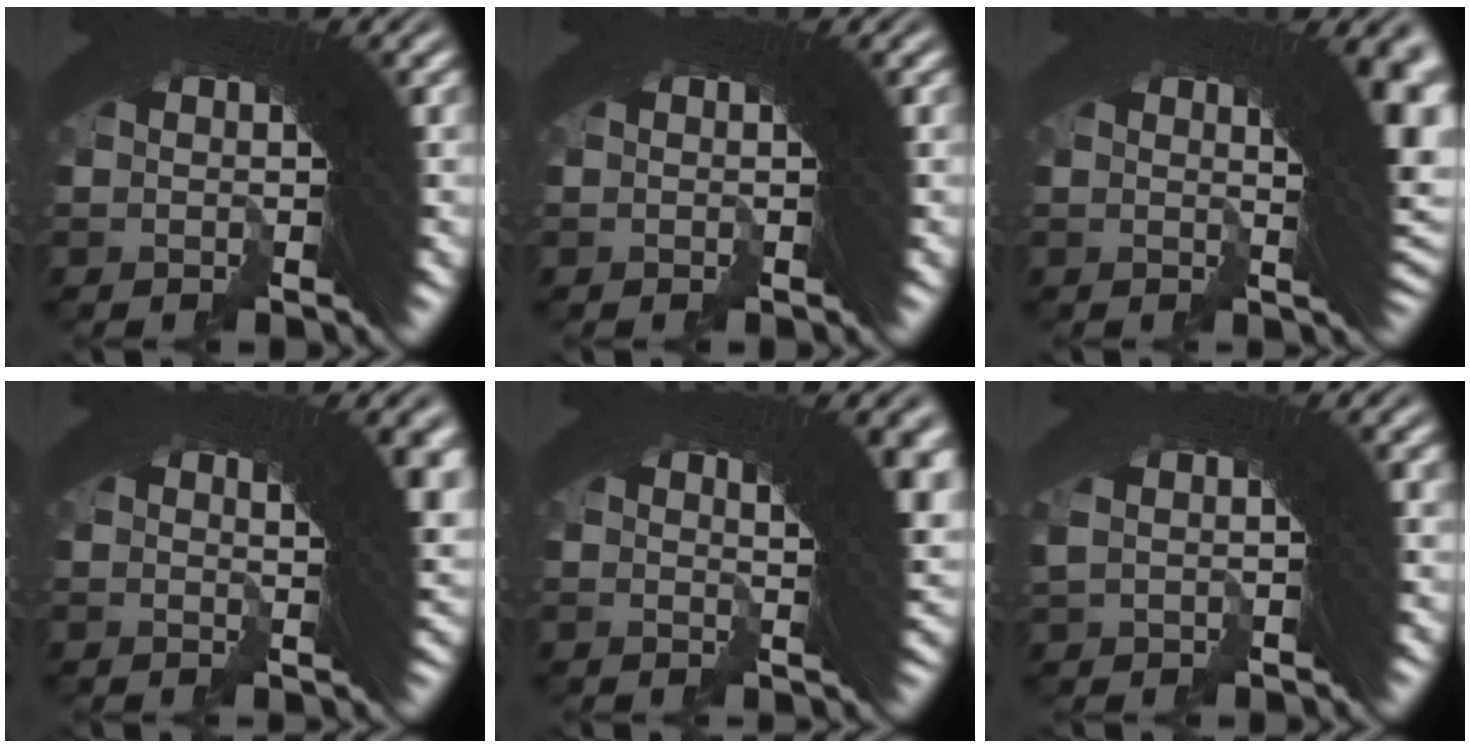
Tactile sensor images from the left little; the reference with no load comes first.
{"total": 0.0}
{"total": 5.4, "force": [1.5, 1.1, 5.0], "torque": [-0.035, 0.020, 0.012]}
{"total": 4.2, "force": [1.8, 0.1, 3.8], "torque": [-0.029, 0.011, 0.026]}
{"total": 4.8, "force": [2.1, 0.2, 4.3], "torque": [-0.034, 0.012, 0.029]}
{"total": 1.4, "force": [0.7, -0.4, 1.2], "torque": [-0.006, 0.014, 0.010]}